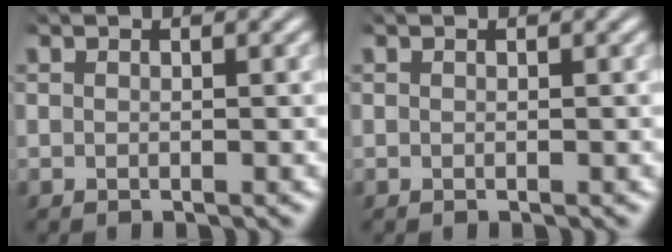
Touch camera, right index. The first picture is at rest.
{"total": 0.0}